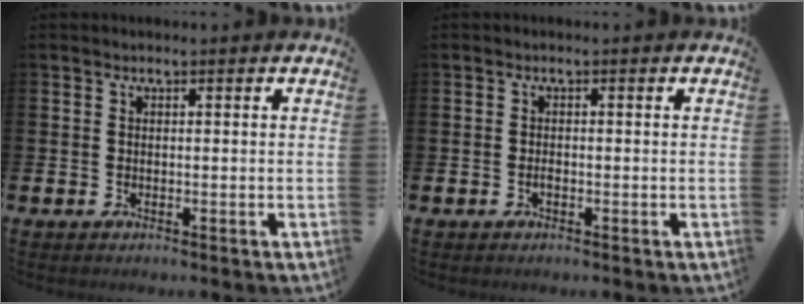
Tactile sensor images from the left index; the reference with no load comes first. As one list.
[{"total": 0.7, "force": [-0.4, 0.3, 0.5], "torque": [-0.015, 0.000, -0.006]}]